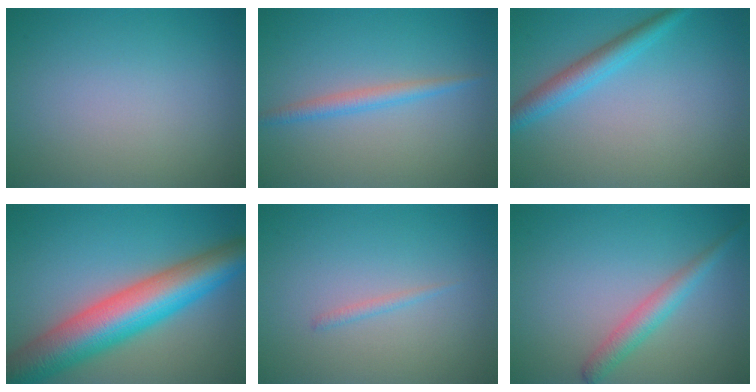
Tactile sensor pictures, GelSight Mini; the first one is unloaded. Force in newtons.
{"total": 1.9, "press": 1.9, "slide": 0.0}
{"total": 3.1, "press": 3.1, "slide": 0.1}
{"total": 10.6, "press": 10.6, "slide": 0.2}
{"total": 0.7, "press": 0.7, "slide": 0.0}
{"total": 2.5, "press": 2.5, "slide": 0.1}